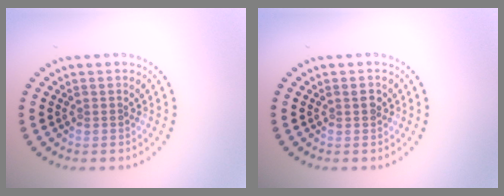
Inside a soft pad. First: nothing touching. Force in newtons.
{"total": 1.2, "press": 1.2, "slide": 0.3}